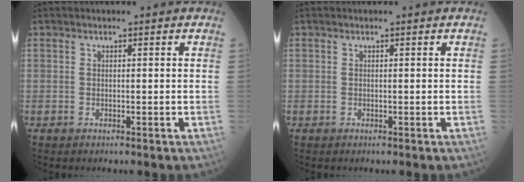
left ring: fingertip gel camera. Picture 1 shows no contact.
{"total": 0.0}